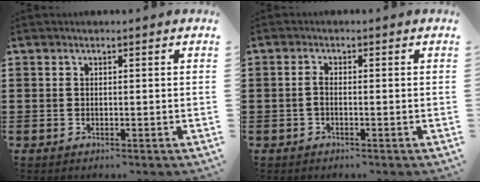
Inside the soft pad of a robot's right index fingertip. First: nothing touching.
{"total": 1.4, "force": [-0.5, 0.3, 1.2], "torque": [-0.033, -0.002, -0.011]}